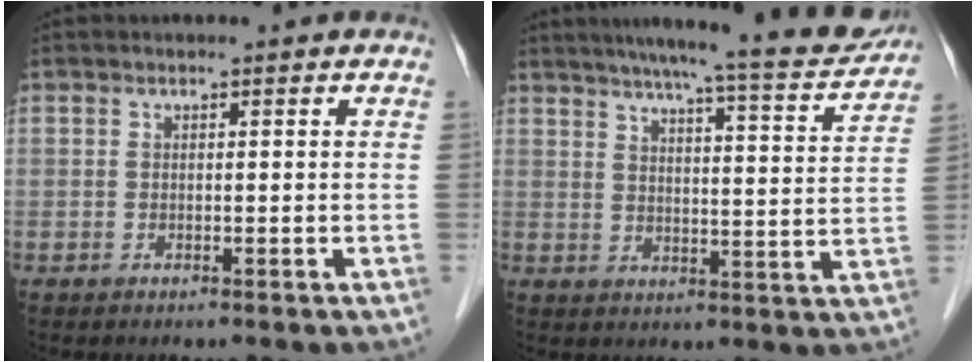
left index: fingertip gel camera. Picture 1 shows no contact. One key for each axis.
{"total": 17.5, "fx": 15.6, "fy": 1.0, "fz": 7.9, "tx": -0.112, "ty": -0.022, "tz": 0.198}